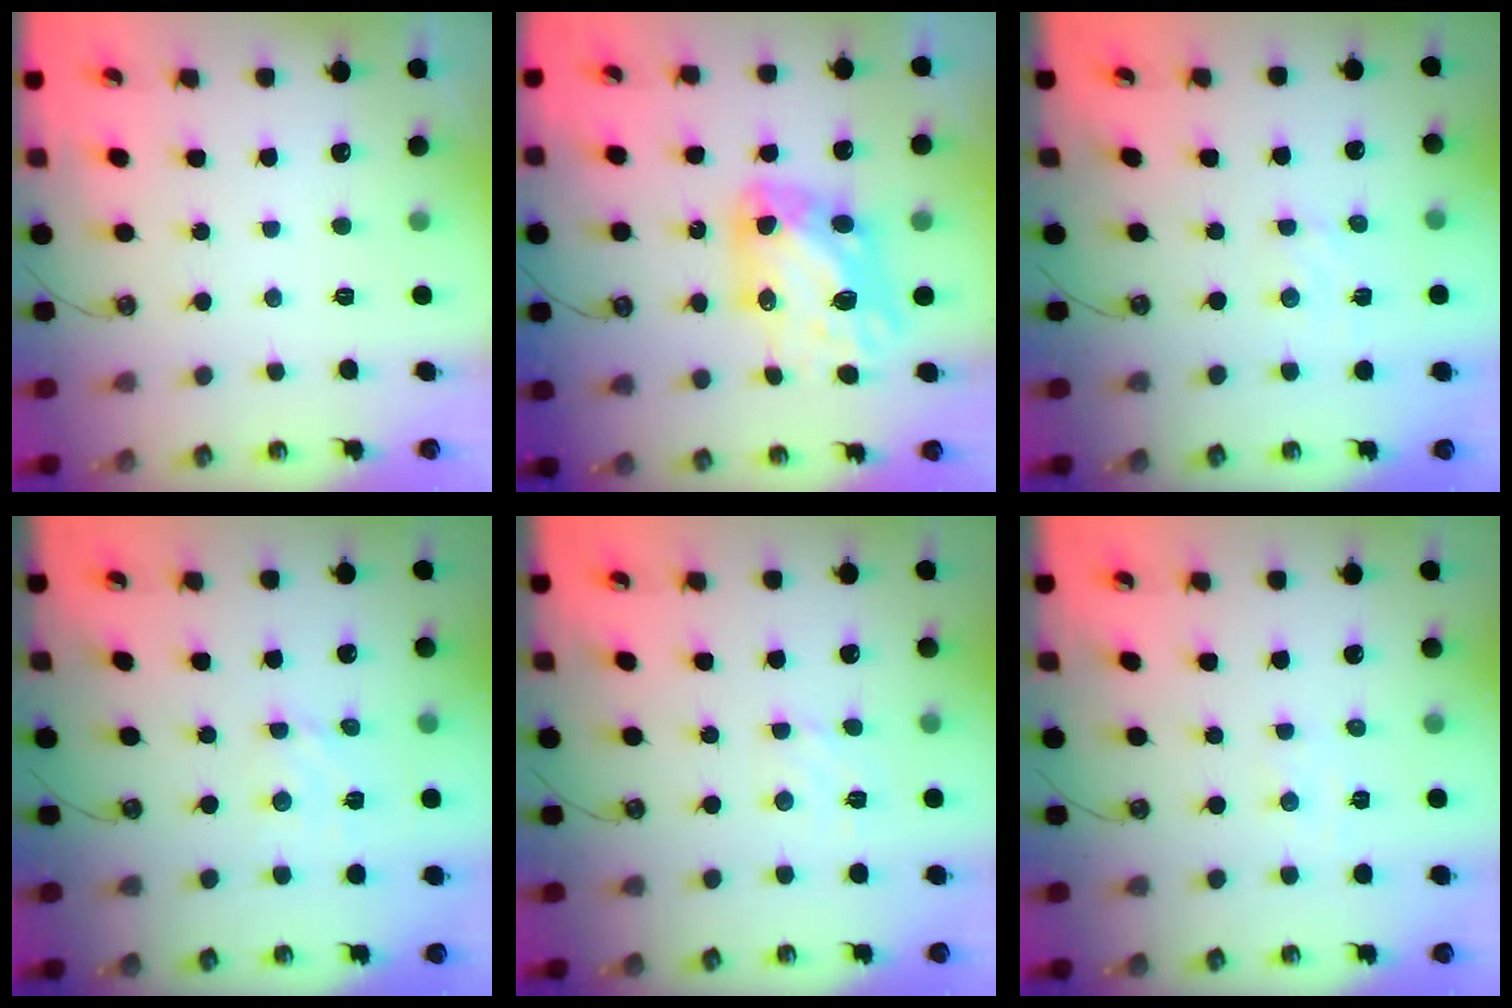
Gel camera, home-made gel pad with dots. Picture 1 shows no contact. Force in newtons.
{"total": 11.1, "press": 11.0, "slide": 1.5}
{"total": 2.8, "press": 2.8, "slide": 0.5}
{"total": 2.8, "press": 2.8, "slide": 0.4}
{"total": 3.6, "press": 3.6, "slide": 0.4}
{"total": 3.4, "press": 3.3, "slide": 0.5}